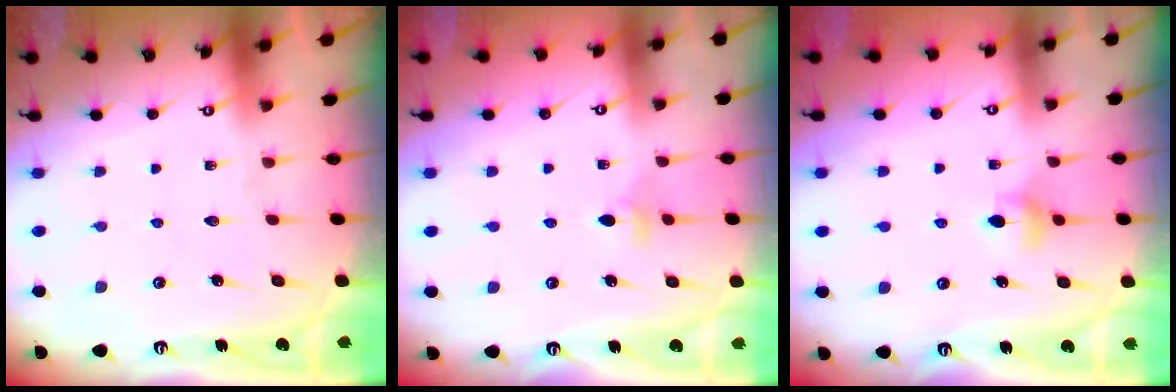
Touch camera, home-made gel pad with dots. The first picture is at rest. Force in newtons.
{"total": 3.7, "press": 3.5, "slide": 0.9}
{"total": 4.6, "press": 4.6, "slide": 0.8}